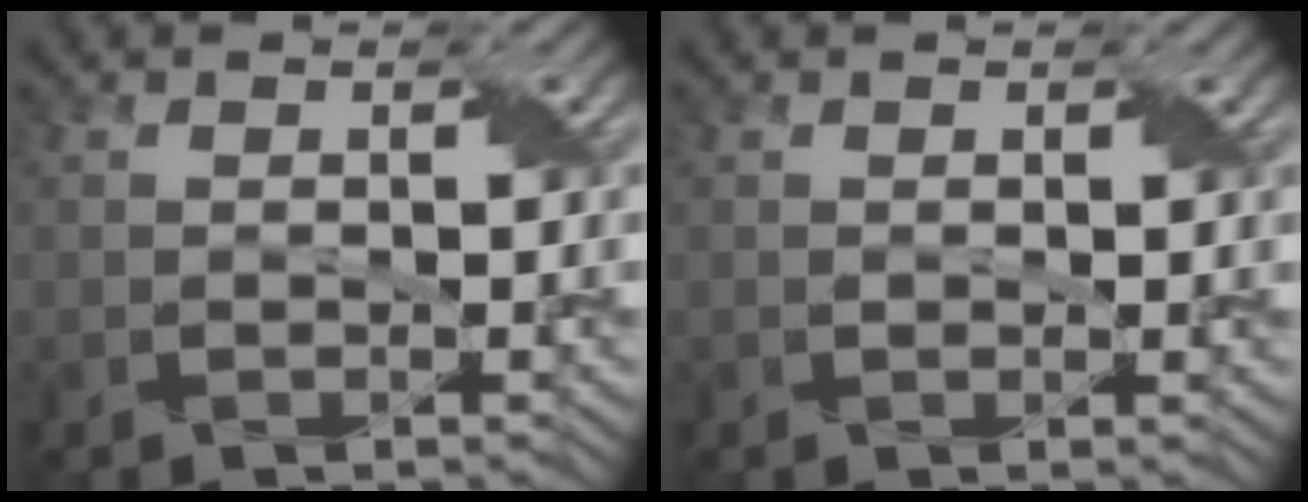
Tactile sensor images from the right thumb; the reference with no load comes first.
{"total": 0.8, "force": [0.4, 0.6, 0.5], "torque": [-0.009, 0.000, 0.009]}